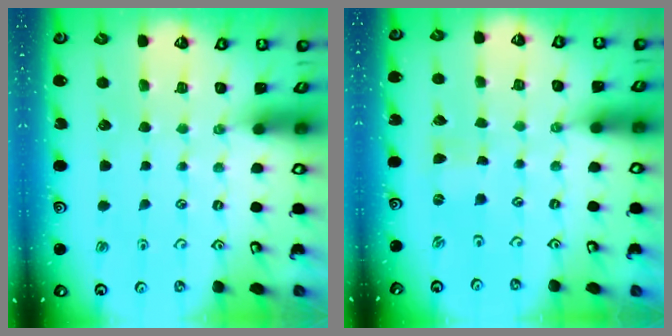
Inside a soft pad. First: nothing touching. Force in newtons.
{"total": 0.0}